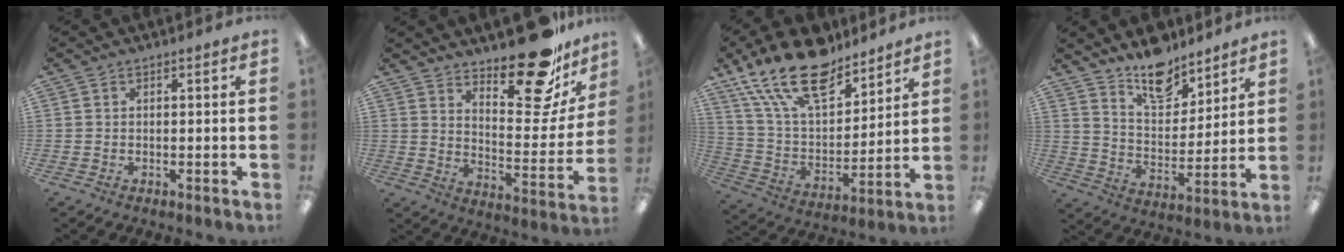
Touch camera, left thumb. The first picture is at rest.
{"total": 21.5, "force": [16.8, 7.1, 11.2], "torque": [-0.145, -0.130, 0.279]}
{"total": 20.6, "force": [15.0, 9.1, 10.8], "torque": [-0.211, -0.084, 0.268]}
{"total": 12.7, "force": [10.8, 5.4, 4.0], "torque": [-0.060, -0.076, 0.201]}